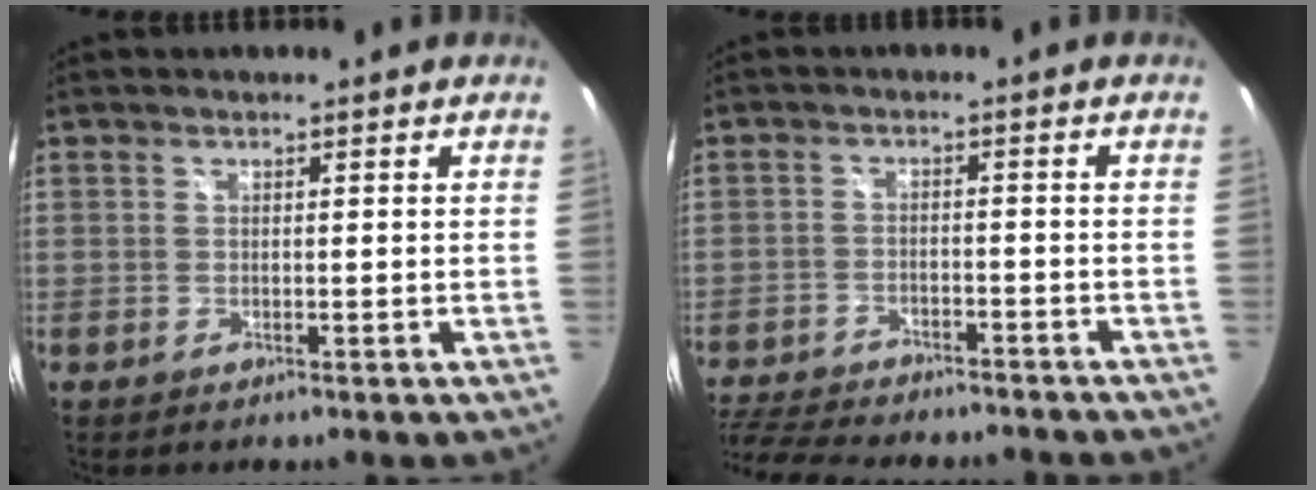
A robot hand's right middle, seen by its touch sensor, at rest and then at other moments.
{"total": 16.1, "force": [-13.8, 4.6, 6.9], "torque": [-0.163, -0.024, -0.213]}